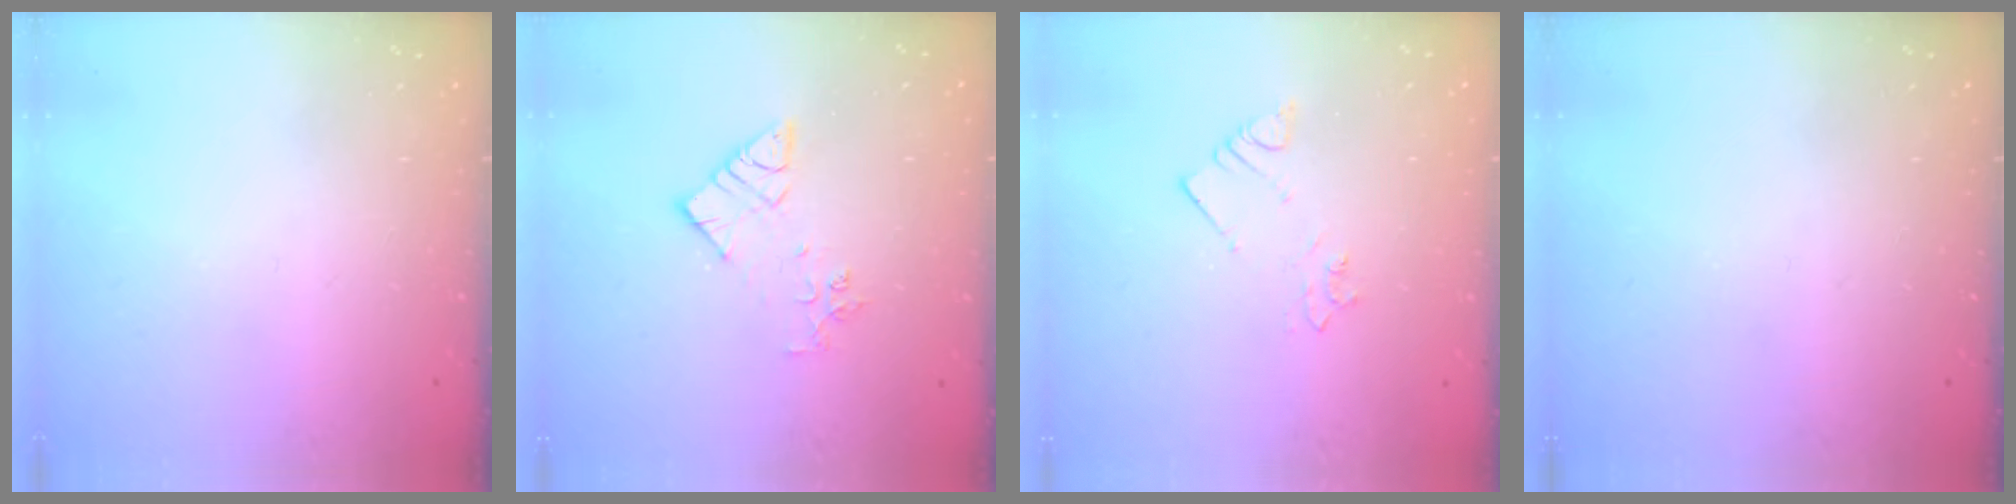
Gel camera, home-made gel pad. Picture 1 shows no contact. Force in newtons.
{"total": 8.8, "press": 8.8, "slide": 0.7}
{"total": 2.7, "press": 2.7, "slide": 0.3}
{"total": 0.0}